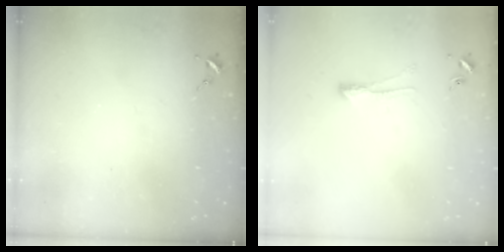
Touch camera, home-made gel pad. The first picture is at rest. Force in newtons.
{"total": 5.6, "press": 5.6, "slide": 0.8}